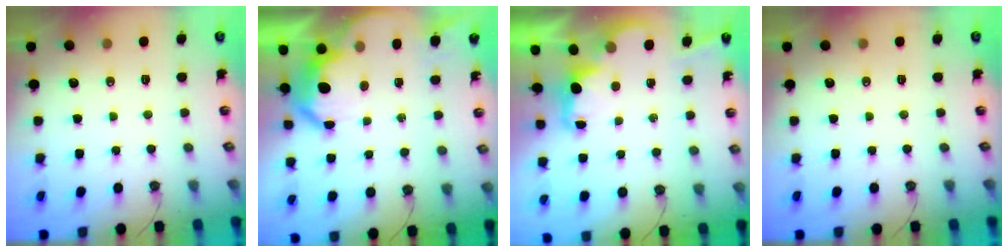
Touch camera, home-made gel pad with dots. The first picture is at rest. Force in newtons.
{"total": 9.9, "press": 9.8, "slide": 0.8}
{"total": 2.5, "press": 2.4, "slide": 0.8}
{"total": 0.0}